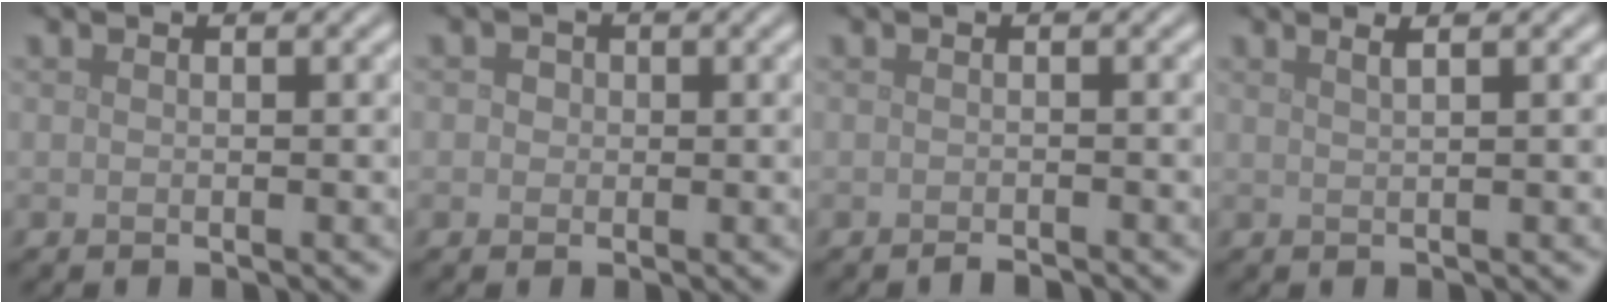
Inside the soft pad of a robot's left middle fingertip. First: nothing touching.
{"total": 1.1, "force": [0.2, 1.1, 0.4], "torque": [0.001, 0.001, -0.001]}
{"total": 0.7, "force": [-0.6, 0.0, 0.3], "torque": [-0.004, 0.001, -0.012]}
{"total": 2.2, "force": [1.3, 0.9, 1.5], "torque": [-0.001, 0.003, -0.004]}